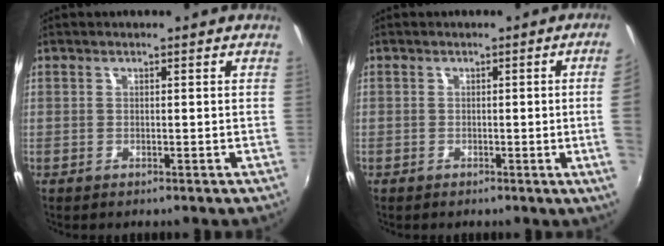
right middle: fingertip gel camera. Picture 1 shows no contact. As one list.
[{"total": 4.8, "force": [0.1, -1.8, 4.4], "torque": [-0.068, -0.008, 0.007]}]